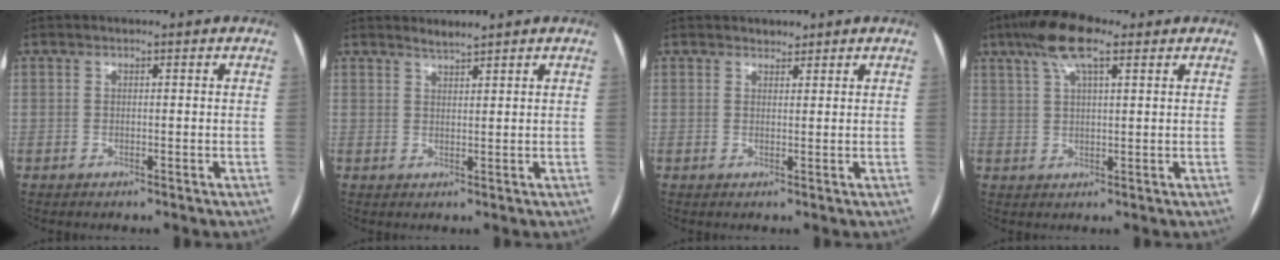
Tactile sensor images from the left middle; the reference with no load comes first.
{"total": 1.7, "force": [1.7, -0.4, 0.3], "torque": [-0.009, -0.002, 0.034]}
{"total": 1.3, "force": [1.2, 0.5, 0.2], "torque": [-0.008, -0.001, 0.019]}
{"total": 8.2, "force": [4.8, 1.8, 6.3], "torque": [-0.130, 0.023, 0.085]}